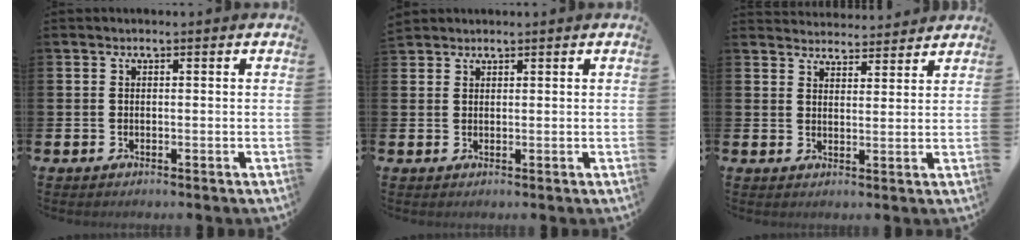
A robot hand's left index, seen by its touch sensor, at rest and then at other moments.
{"total": 1.6, "force": [1.5, 0.4, -0.2], "torque": [0.012, -0.002, 0.027]}
{"total": 3.9, "force": [3.8, 0.6, -0.3], "torque": [0.000, -0.024, 0.070]}